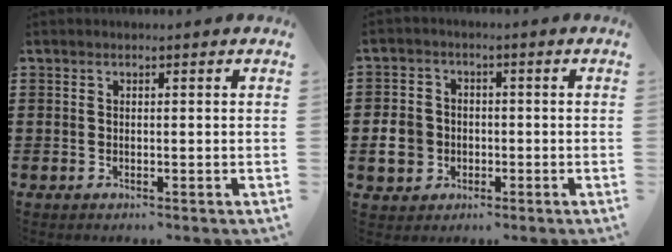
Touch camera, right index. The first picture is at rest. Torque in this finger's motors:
{"motor_torque": [-0.67, 0.84, -1.05, -0.21]}